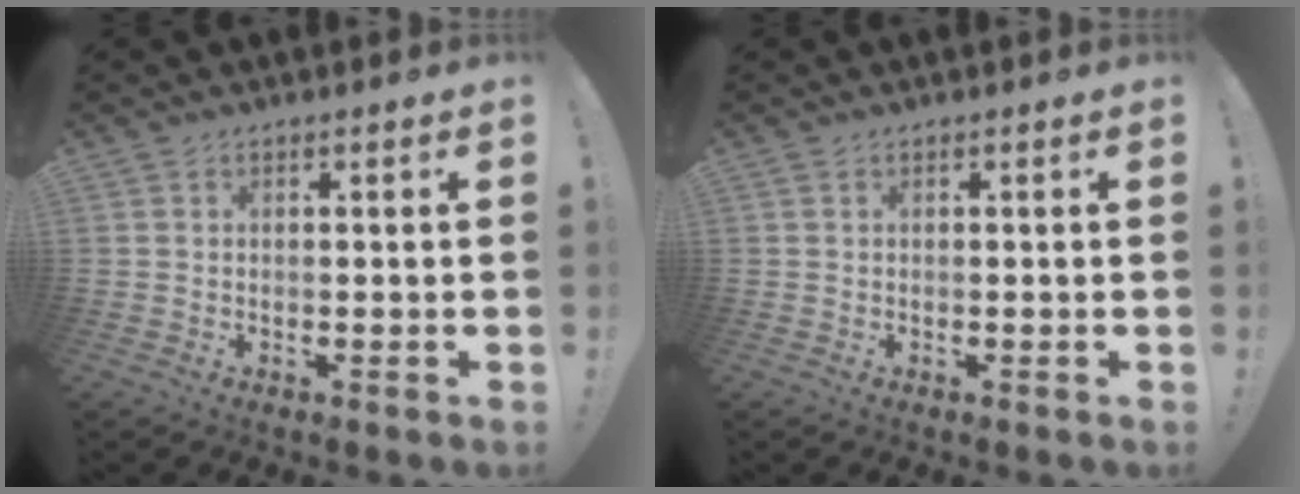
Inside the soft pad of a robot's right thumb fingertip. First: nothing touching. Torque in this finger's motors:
{"motor_torque": [0.09, 0.04, -0.01, -0.08, -0.07]}